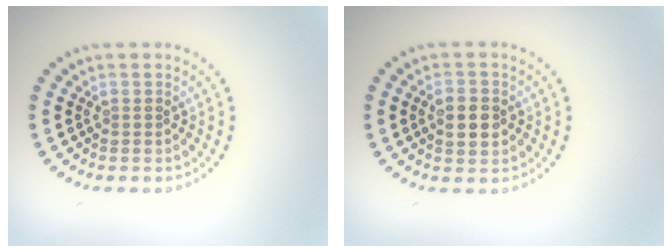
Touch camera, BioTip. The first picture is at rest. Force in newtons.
{"total": 2.8, "press": 2.8, "slide": 0.0}